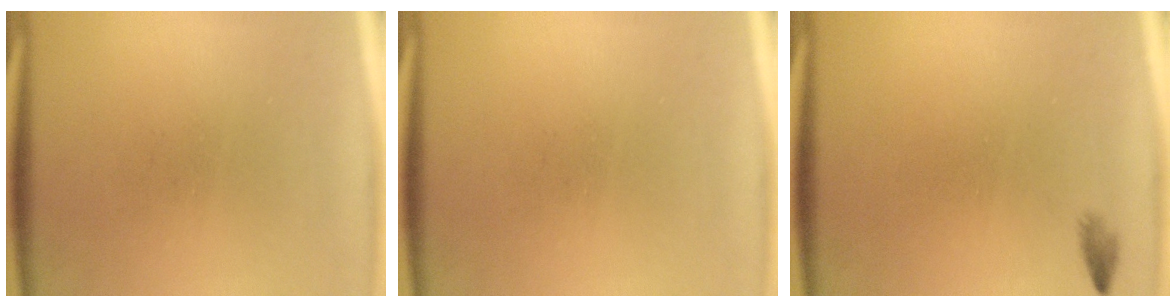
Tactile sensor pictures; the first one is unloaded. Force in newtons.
{"total": 0.0}
{"total": 0.8}